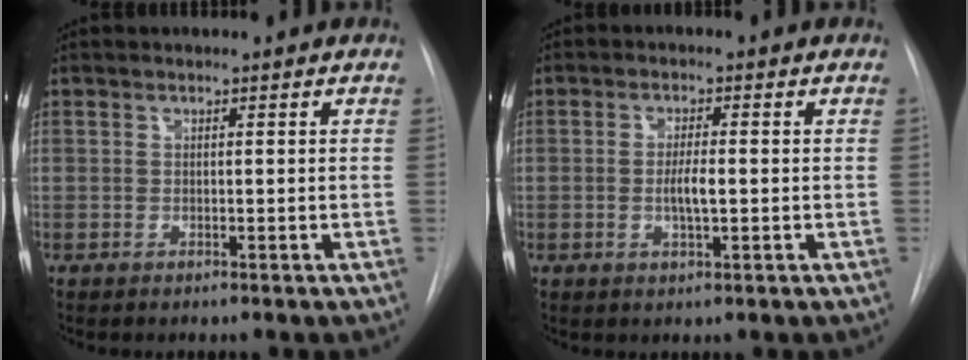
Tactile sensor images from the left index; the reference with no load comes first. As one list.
[{"total": 3.3, "force": [-0.4, 0.7, 3.2], "torque": [-0.060, -0.002, -0.005]}]